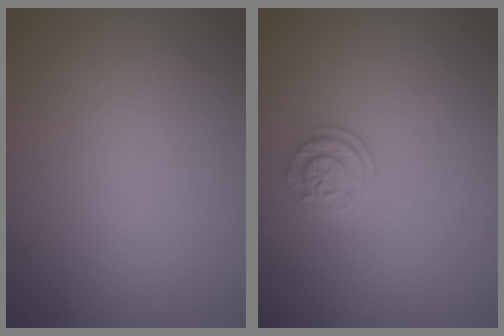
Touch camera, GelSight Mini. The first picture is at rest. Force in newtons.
{"total": 2.2, "press": 1.7, "slide": 1.4}